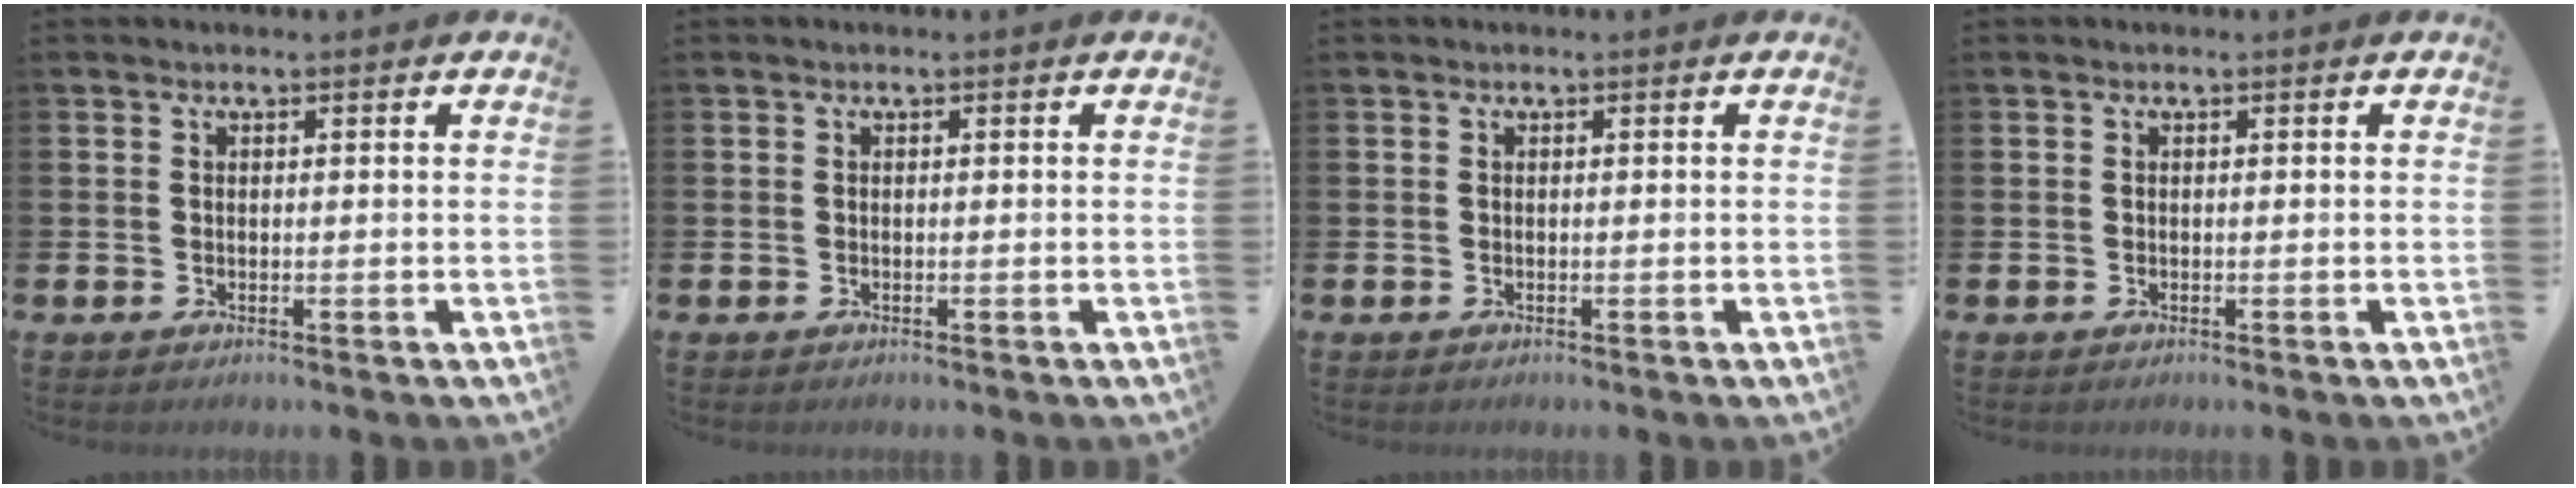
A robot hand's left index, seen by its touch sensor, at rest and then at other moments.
{"total": 0.0}
{"total": 0.0}
{"total": 0.0}